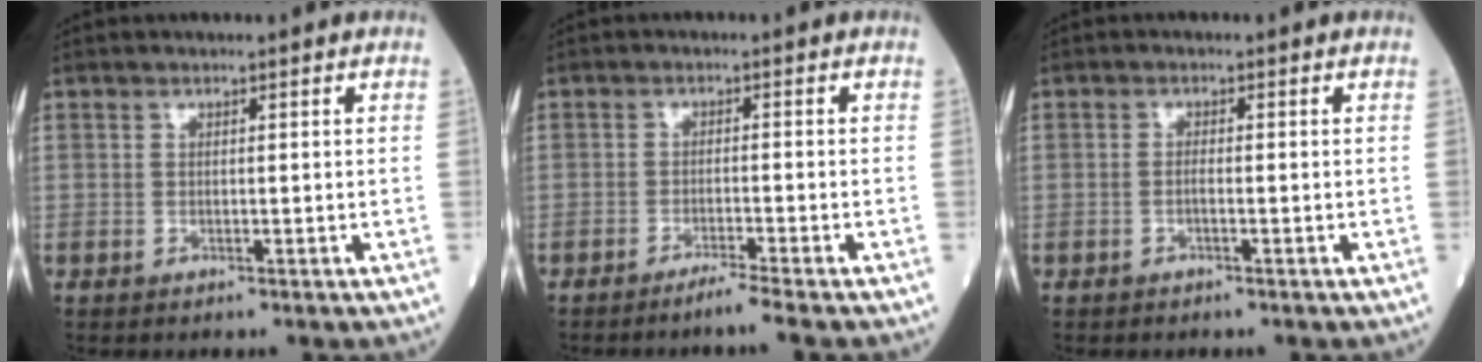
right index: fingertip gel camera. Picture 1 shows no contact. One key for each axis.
{"total": 3.2, "fx": -2.5, "fy": -1.0, "fz": 1.6, "tx": -0.031, "ty": -0.004, "tz": -0.046}
{"total": 1.0, "fx": -0.5, "fy": 0.1, "fz": 0.8, "tx": -0.019, "ty": 0.001, "tz": -0.011}